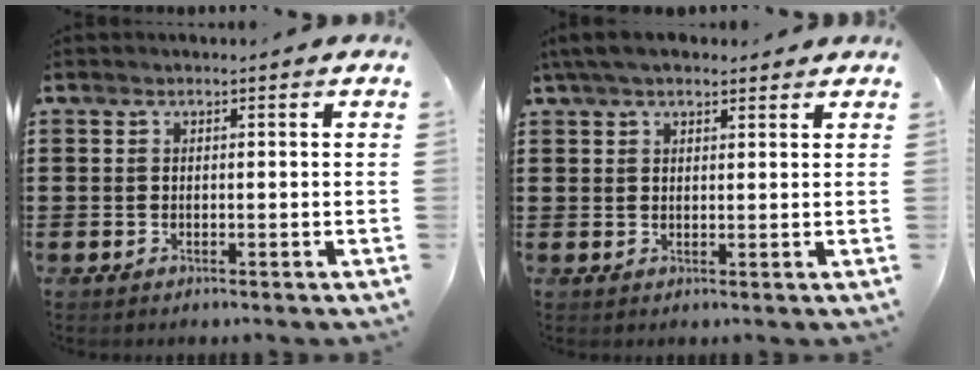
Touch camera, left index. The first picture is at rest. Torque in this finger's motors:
{"motor_torque": [1.19, -0.95, 0.69, 0.21]}